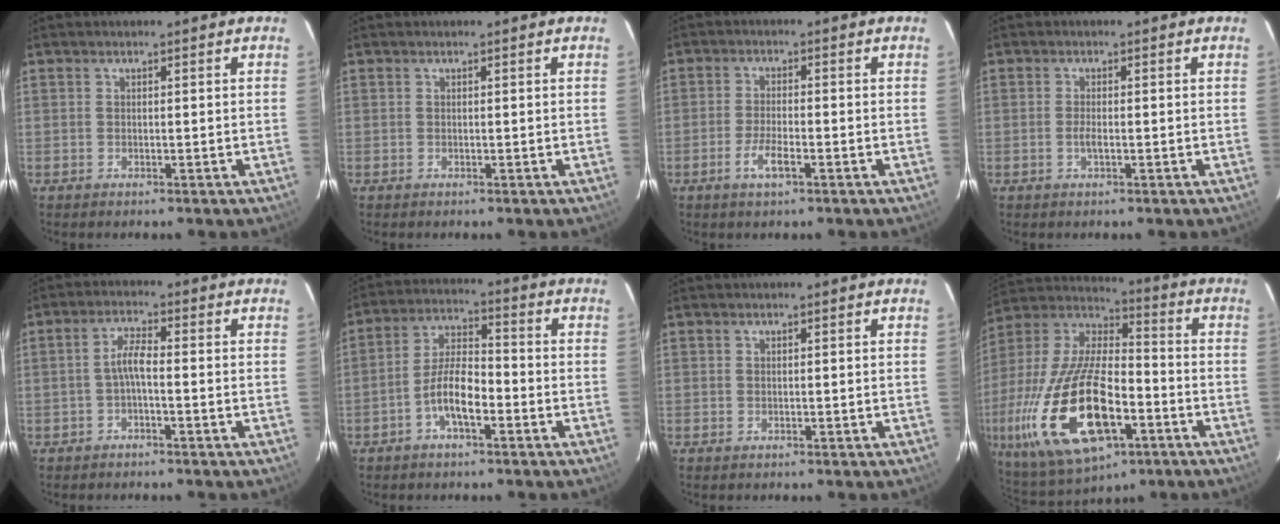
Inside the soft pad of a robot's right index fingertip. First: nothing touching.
{"total": 0.0}
{"total": 4.2, "force": [-2.2, 0.9, 3.4], "torque": [-0.077, -0.004, -0.042]}
{"total": 1.4, "force": [-0.5, 0.3, 1.3], "torque": [-0.029, -0.001, -0.008]}
{"total": 3.0, "force": [-1.1, 0.5, 2.7], "torque": [-0.057, 0.010, -0.023]}
{"total": 7.5, "force": [-3.5, 2.5, 6.2], "torque": [-0.130, 0.013, -0.064]}
{"total": 0.0}
{"total": 26.5, "force": [-9.4, 11.9, 21.8], "torque": [-0.468, -0.046, -0.158]}